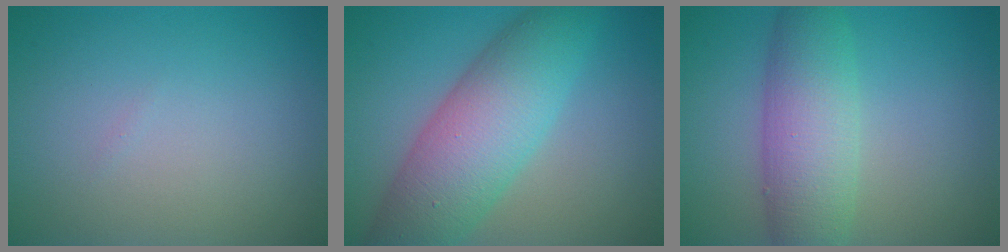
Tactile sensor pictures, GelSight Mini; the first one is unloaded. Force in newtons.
{"total": 8.6, "press": 8.6, "slide": 0.2}
{"total": 6.3, "press": 6.3, "slide": 0.2}